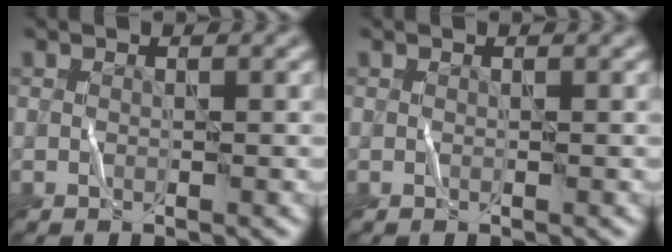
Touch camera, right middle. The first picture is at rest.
{"total": 0.0}